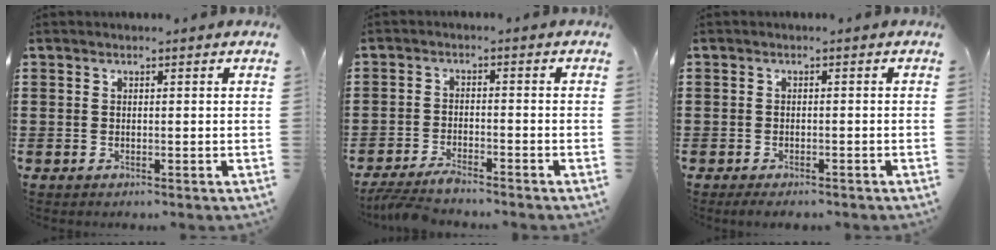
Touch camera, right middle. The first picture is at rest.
{"total": 3.4, "force": [-3.1, 0.1, 1.3], "torque": [-0.038, -0.008, -0.066]}
{"total": 1.2, "force": [-1.1, 0.2, 0.3], "torque": [-0.008, -0.002, -0.022]}